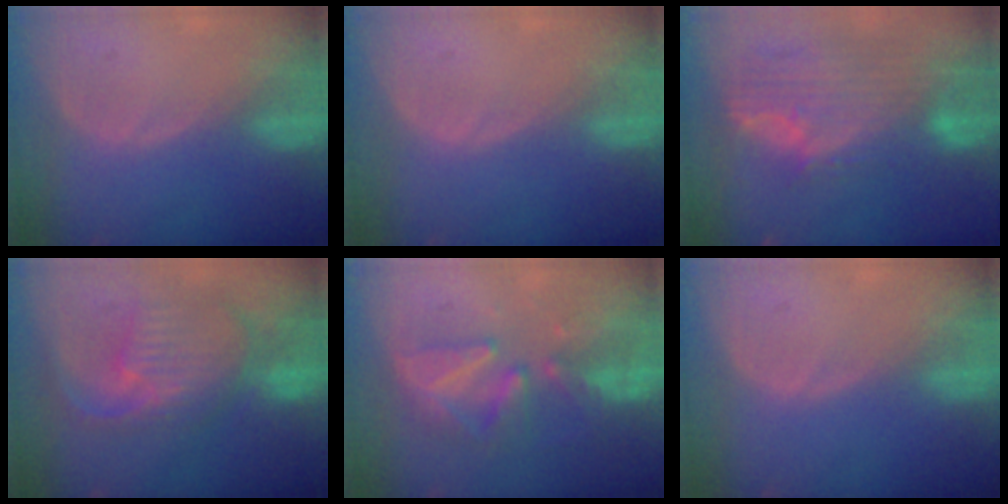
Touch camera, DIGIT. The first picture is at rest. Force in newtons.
{"total": 0.0}
{"total": 11.9, "press": 10.1, "slide": 6.3}
{"total": 10.7, "press": 9.5, "slide": 5.0}
{"total": 8.1, "press": 7.9, "slide": 1.9}
{"total": 0.0}